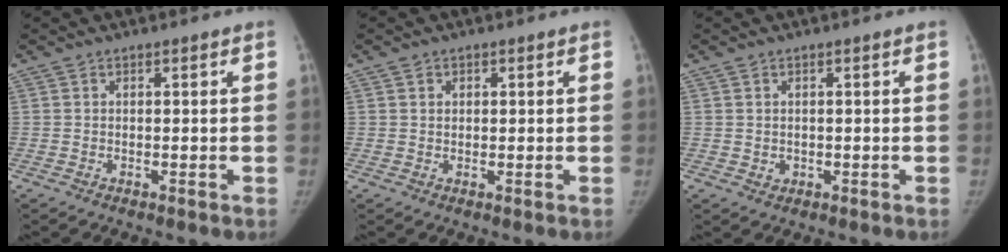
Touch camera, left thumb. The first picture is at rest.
{"total": 1.7, "force": [0.5, 1.4, 0.7], "torque": [-0.002, -0.001, 0.008]}
{"total": 1.6, "force": [0.1, 1.5, 0.7], "torque": [-0.006, 0.000, 0.007]}